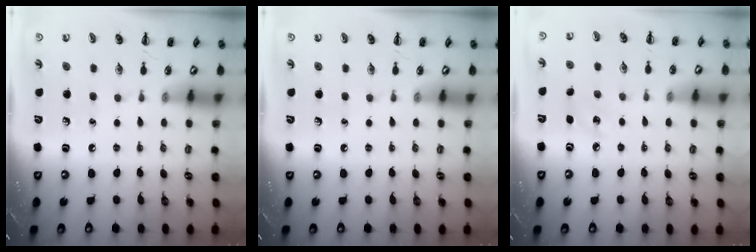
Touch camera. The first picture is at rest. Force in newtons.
{"total": 0.0}
{"total": 5.6, "press": 5.4, "slide": 1.6}